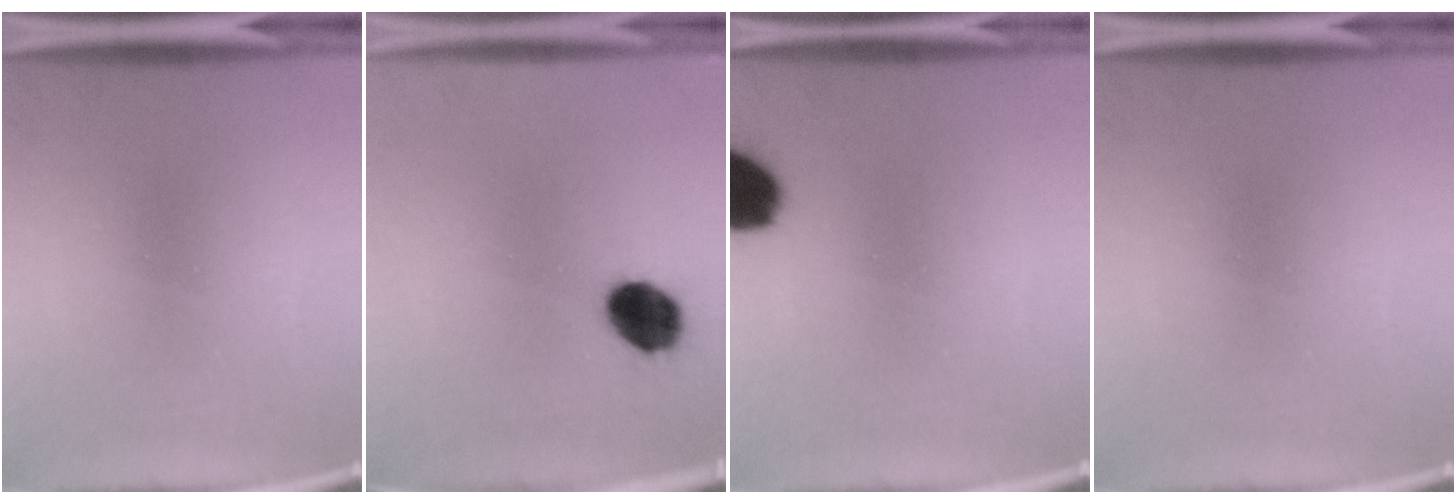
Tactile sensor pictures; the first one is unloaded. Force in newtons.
{"total": 9.3}
{"total": 10.6}
{"total": 0.0}